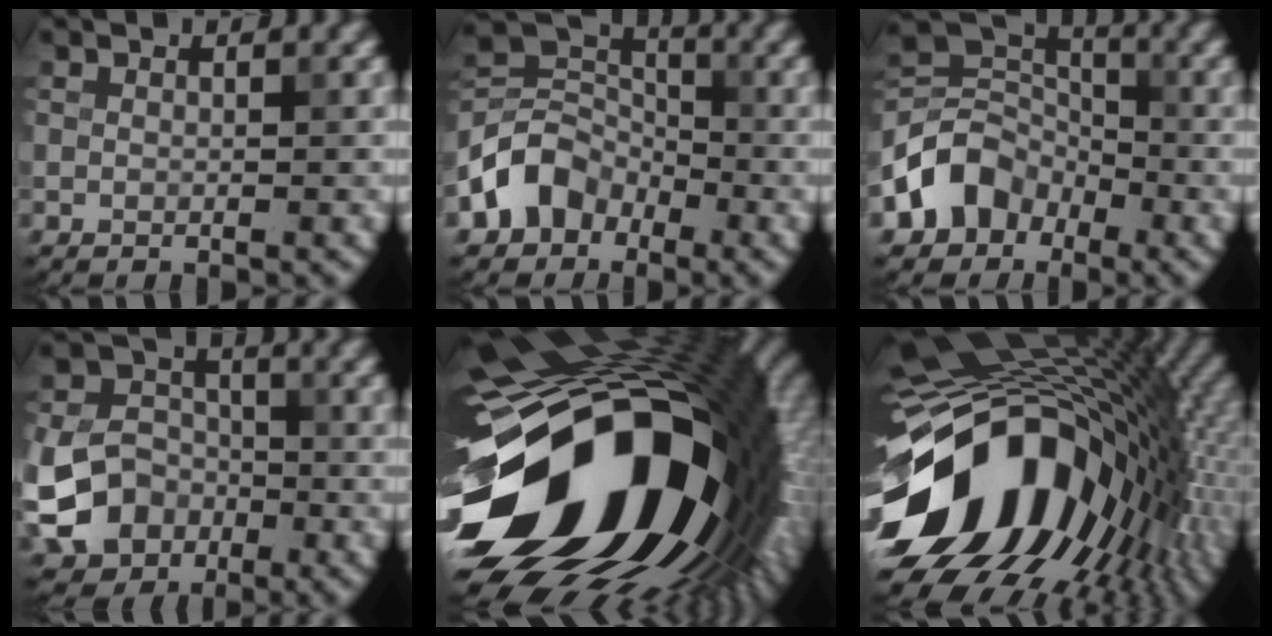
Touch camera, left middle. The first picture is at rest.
{"total": 4.9, "force": [-2.6, 3.9, 1.6], "torque": [-0.017, 0.007, -0.062]}
{"total": 5.5, "force": [-2.7, 4.4, 1.9], "torque": [-0.020, 0.006, -0.062]}
{"total": 9.3, "force": [-3.2, 7.7, 4.0], "torque": [-0.069, -0.023, -0.074]}
{"total": 21.2, "force": [-4.3, 11.7, 17.2], "torque": [-0.301, -0.064, -0.067]}
{"total": 17.7, "force": [-3.9, 11.4, 12.9], "torque": [-0.203, 0.013, -0.085]}